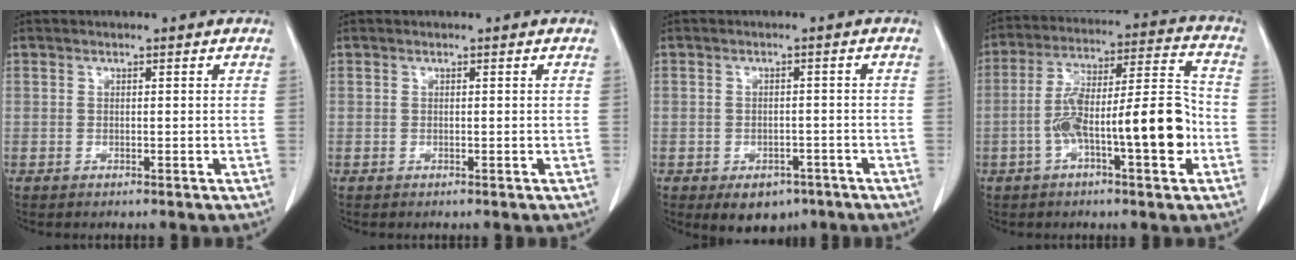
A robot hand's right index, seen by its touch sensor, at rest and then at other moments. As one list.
[{"total": 0.0}, {"total": 5.4, "force": [-3.3, 3.5, 2.3], "torque": [-0.022, 0.003, -0.037]}, {"total": 15.2, "force": [-4.1, 2.7, 14.4], "torque": [-0.242, 0.029, -0.063]}]